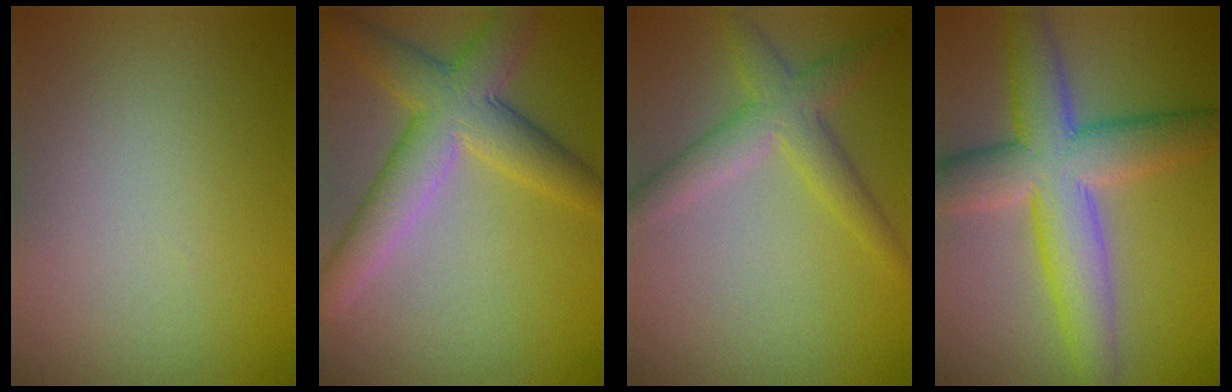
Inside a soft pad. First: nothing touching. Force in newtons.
{"total": 6.6, "press": 6.6, "slide": 0.4}
{"total": 3.8, "press": 3.8, "slide": 0.2}
{"total": 8.5, "press": 8.5, "slide": 0.2}